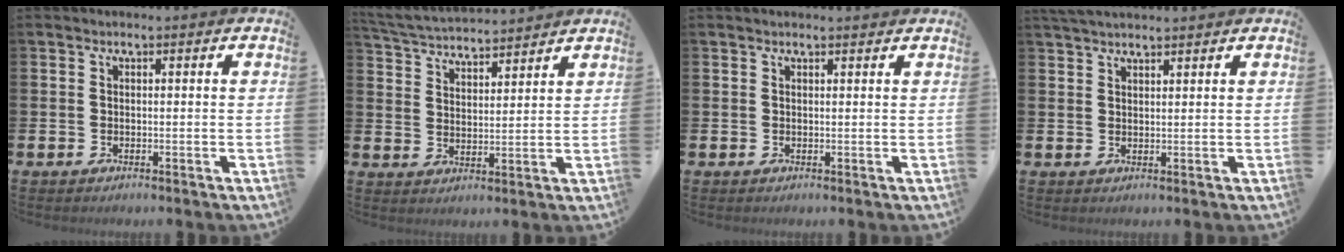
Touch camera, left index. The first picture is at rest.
{"total": 4.6, "force": [4.6, 0.6, 0.2], "torque": [-0.030, -0.029, 0.081]}
{"total": 0.8, "force": [0.7, 0.0, 0.2], "torque": [0.004, -0.003, 0.012]}
{"total": 2.8, "force": [2.6, 0.4, 0.8], "torque": [-0.020, -0.004, 0.049]}